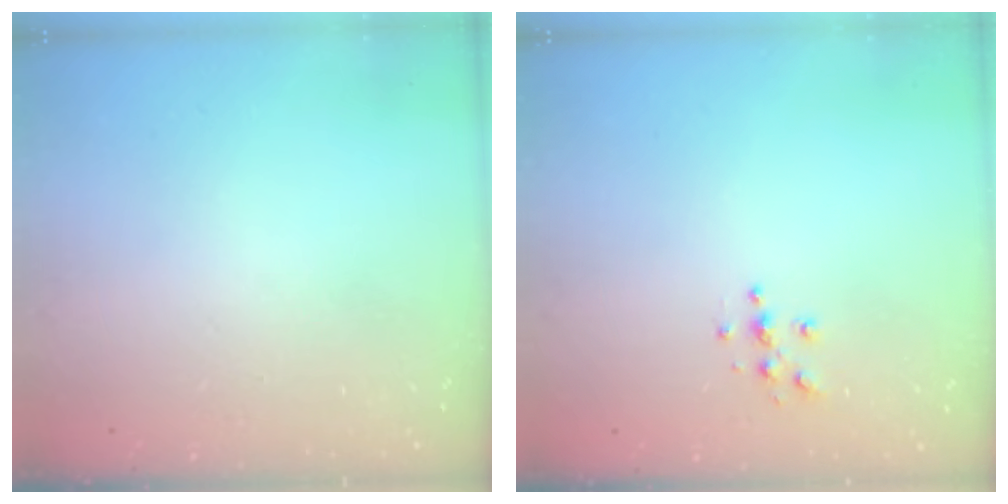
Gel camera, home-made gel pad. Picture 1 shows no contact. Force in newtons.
{"total": 5.0, "press": 5.0, "slide": 0.4}